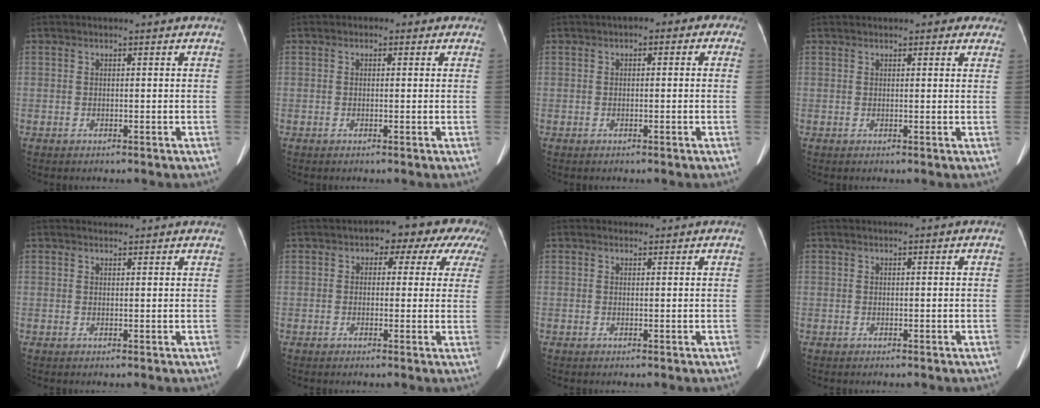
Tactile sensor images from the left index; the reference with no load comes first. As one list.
[{"total": 1.3, "force": [0.3, 1.2, 0.6], "torque": [-0.003, 0.011, -0.006]}, {"total": 3.1, "force": [0.5, 1.8, 2.5], "torque": [-0.019, 0.025, -0.008]}, {"total": 3.4, "force": [2.7, 1.4, 1.5], "torque": [-0.002, 0.014, 0.023]}, {"total": 2.1, "force": [2.0, 0.6, 0.0], "torque": [-0.007, 0.013, 0.022]}, {"total": 8.1, "force": [4.2, 5.3, 4.5], "torque": [-0.036, 0.039, 0.031]}, {"total": 0.7, "force": [0.5, 0.5, -0.1], "torque": [0.001, 0.006, 0.008]}, {"total": 0.0}]